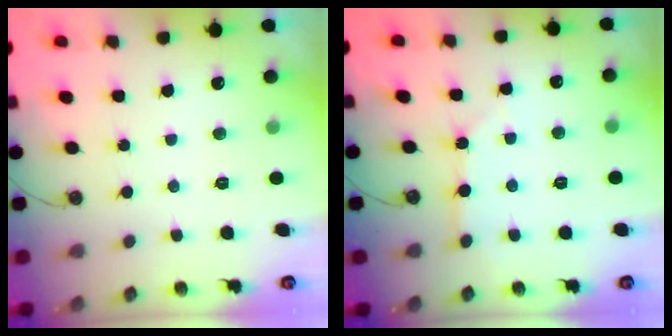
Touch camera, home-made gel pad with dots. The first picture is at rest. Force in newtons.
{"total": 2.6, "press": 2.6, "slide": 0.3}